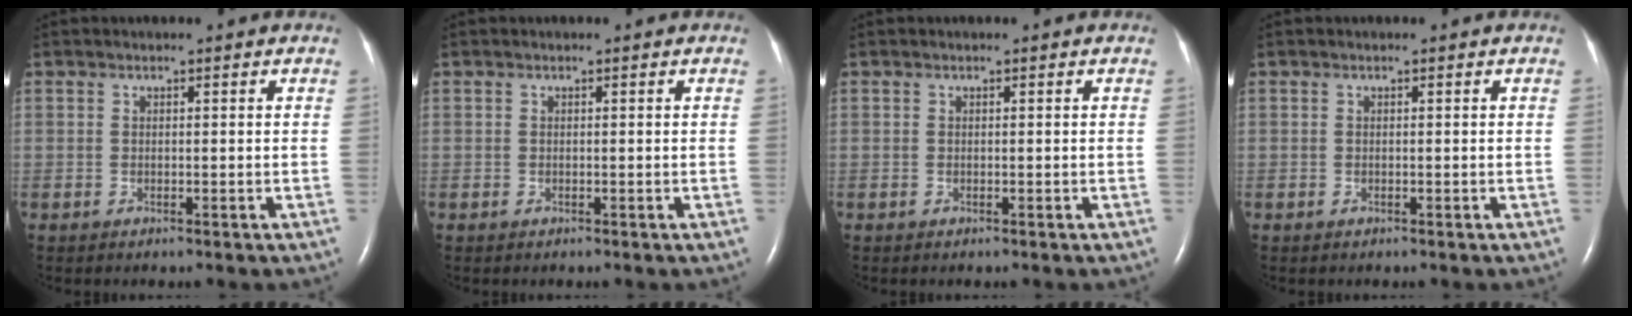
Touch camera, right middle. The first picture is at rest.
{"total": 0.0}
{"total": 0.0}
{"total": 0.0}